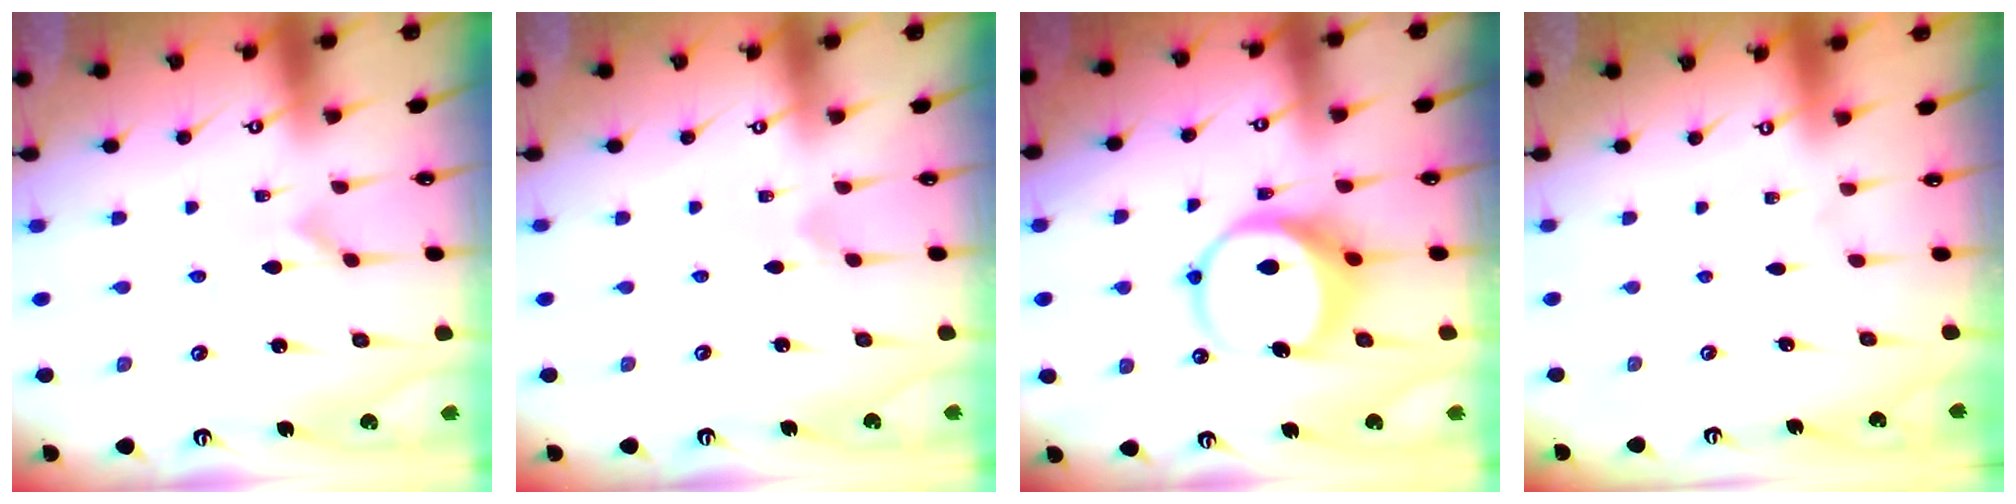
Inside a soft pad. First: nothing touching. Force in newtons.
{"total": 0.6, "press": 0.6, "slide": 0.0}
{"total": 9.2, "press": 9.1, "slide": 1.1}
{"total": 0.0}